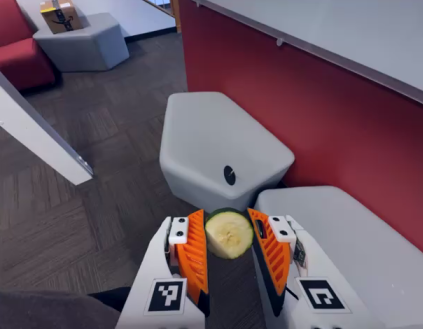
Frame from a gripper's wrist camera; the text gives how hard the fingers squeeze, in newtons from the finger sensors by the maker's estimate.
{"total": 12.0, "left": 12.5, "right": 11.4}